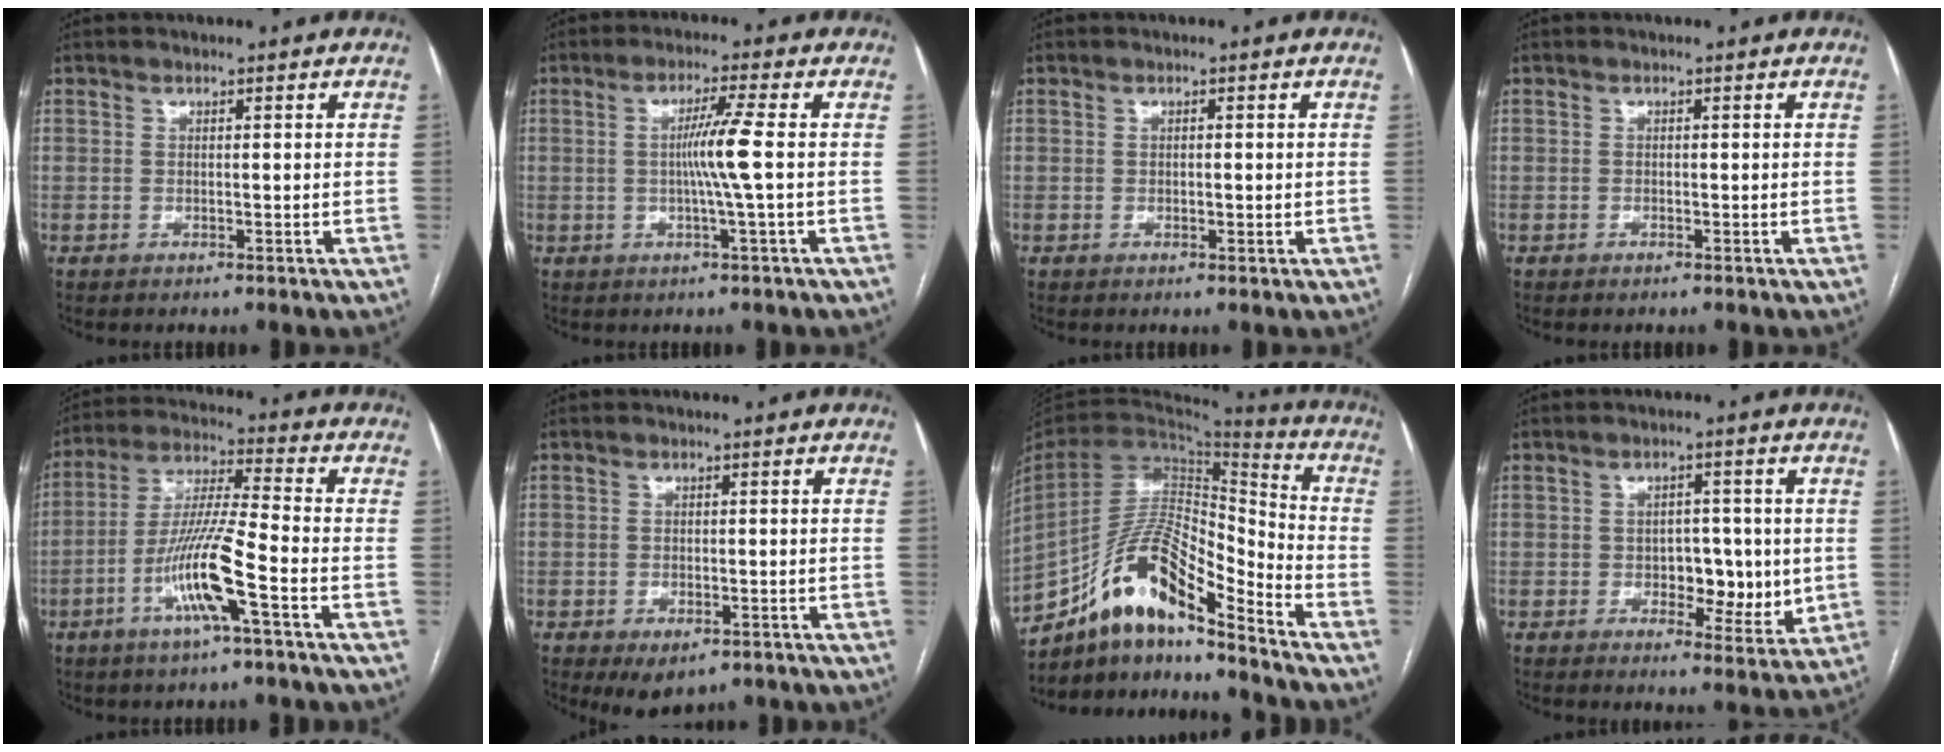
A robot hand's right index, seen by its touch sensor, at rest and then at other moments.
{"total": 5.5, "force": [-0.2, -1.4, 5.3], "torque": [-0.098, 0.001, -0.001]}
{"total": 0.8, "force": [-0.1, 0.3, 0.7], "torque": [-0.013, -0.001, -0.001]}
{"total": 0.0}
{"total": 12.0, "force": [-4.9, 0.0, 11.0], "torque": [-0.219, -0.001, -0.096]}
{"total": 4.4, "force": [-2.7, 2.4, 2.6], "torque": [-0.036, -0.005, -0.028]}
{"total": 15.8, "force": [-11.4, 3.1, 10.4], "torque": [-0.198, 0.029, -0.203]}
{"total": 7.2, "force": [-0.4, 3.9, 6.0], "torque": [-0.073, 0.002, 0.002]}